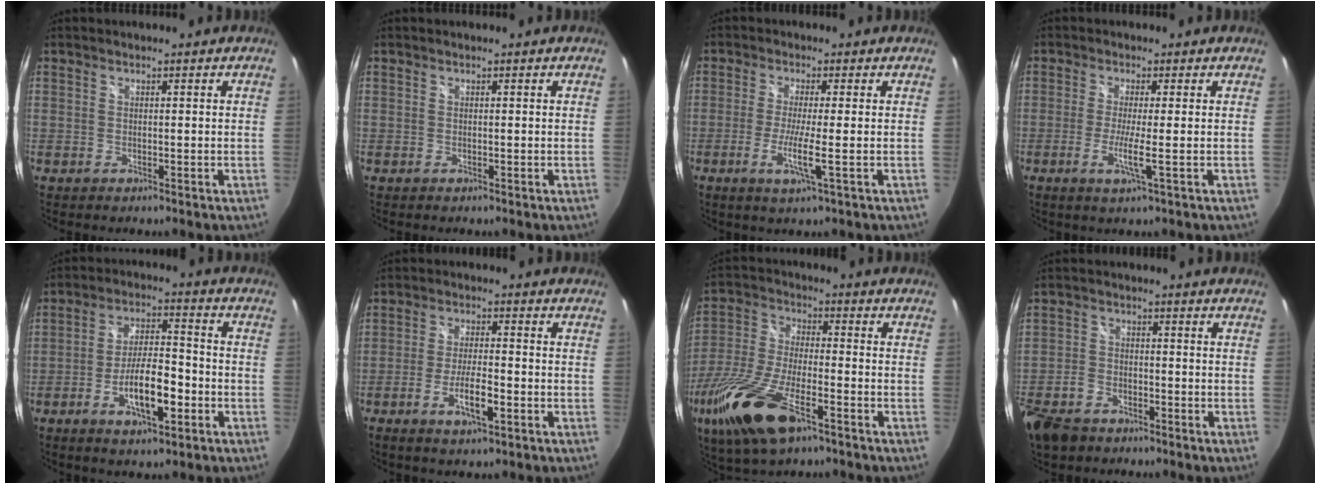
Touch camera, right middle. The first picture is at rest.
{"total": 0.0}
{"total": 5.1, "force": [-1.6, -0.6, 4.9], "torque": [-0.103, -0.013, -0.036]}
{"total": 4.0, "force": [-1.2, -0.7, 3.8], "torque": [-0.082, -0.012, -0.028]}
{"total": 10.0, "force": [-4.3, 3.2, 8.5], "torque": [-0.161, 0.005, -0.068]}
{"total": 6.4, "force": [-3.1, 1.4, 5.4], "torque": [-0.115, -0.004, -0.055]}
{"total": 19.0, "force": [-10.6, 6.9, 14.2], "torque": [-0.312, -0.048, -0.205]}
{"total": 9.5, "force": [-6.2, 6.0, 3.8], "torque": [-0.115, 0.004, -0.114]}